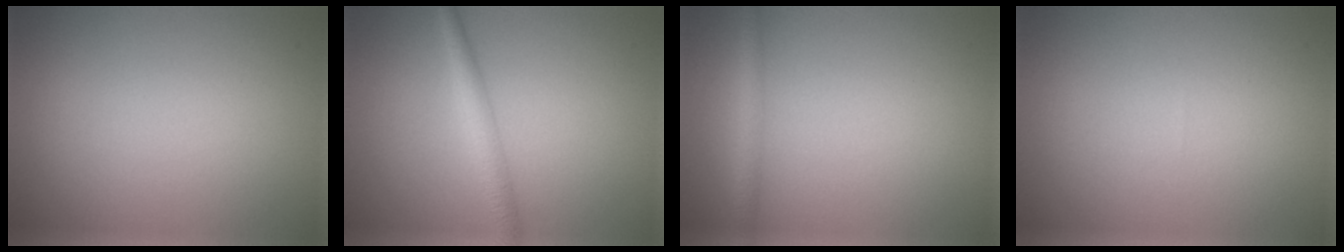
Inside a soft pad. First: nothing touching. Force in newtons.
{"total": 2.5, "press": 2.5, "slide": 0.1}
{"total": 1.7, "press": 1.7, "slide": 0.1}
{"total": 0.0}